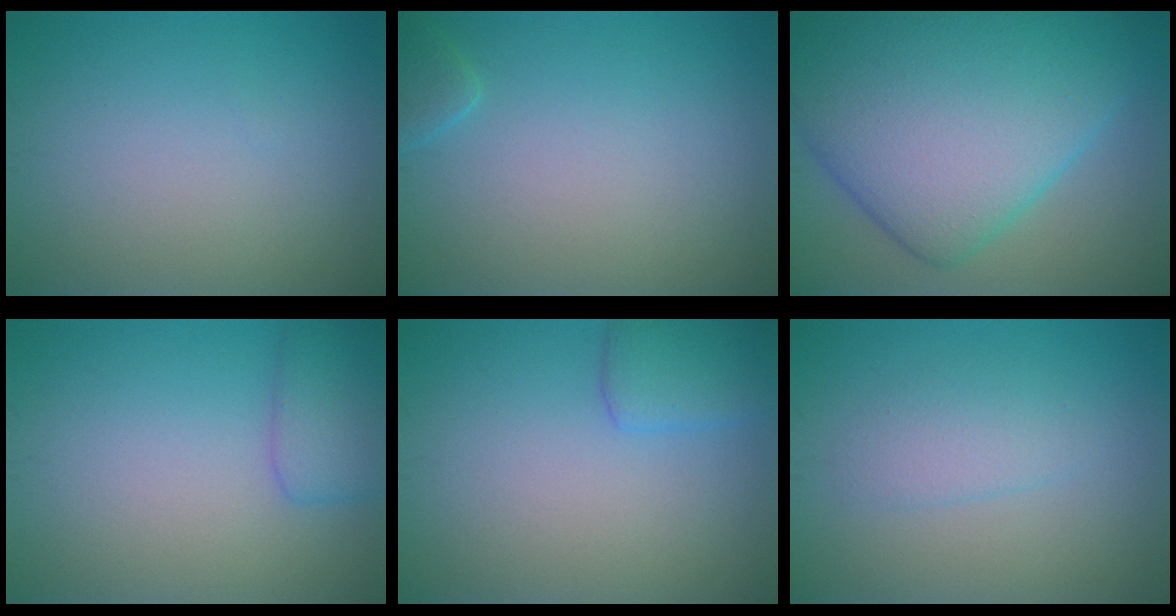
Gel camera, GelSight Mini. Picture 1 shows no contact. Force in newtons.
{"total": 1.3, "press": 1.3, "slide": 0.1}
{"total": 14.2, "press": 14.2, "slide": 0.1}
{"total": 2.9, "press": 2.9, "slide": 0.1}
{"total": 2.5, "press": 2.5, "slide": 0.2}
{"total": 2.0, "press": 1.9, "slide": 0.1}